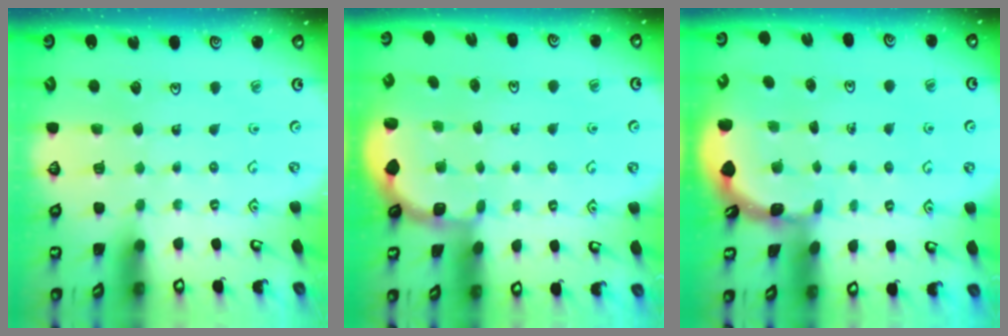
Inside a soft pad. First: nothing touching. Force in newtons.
{"total": 1.9, "press": 1.8, "slide": 0.7}
{"total": 1.6, "press": 1.6, "slide": 0.3}